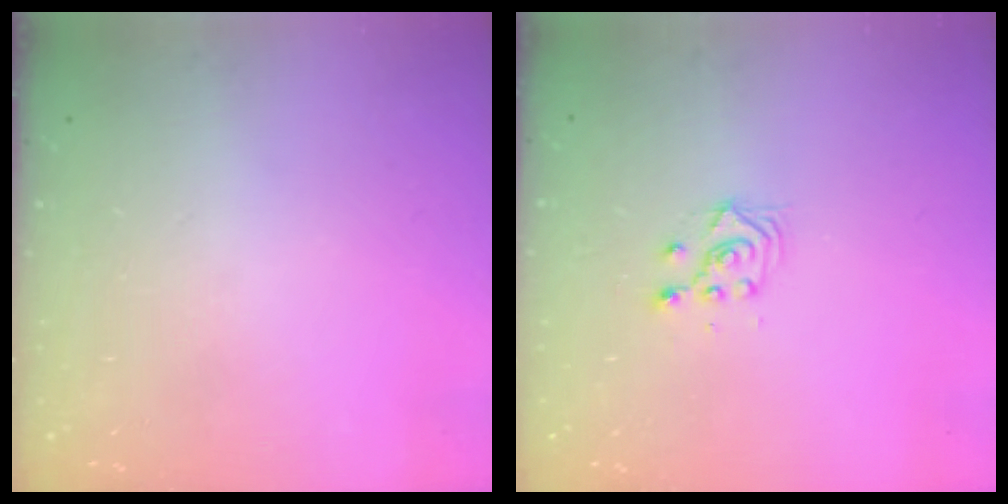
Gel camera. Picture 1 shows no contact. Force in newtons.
{"total": 4.6, "press": 4.5, "slide": 0.6}